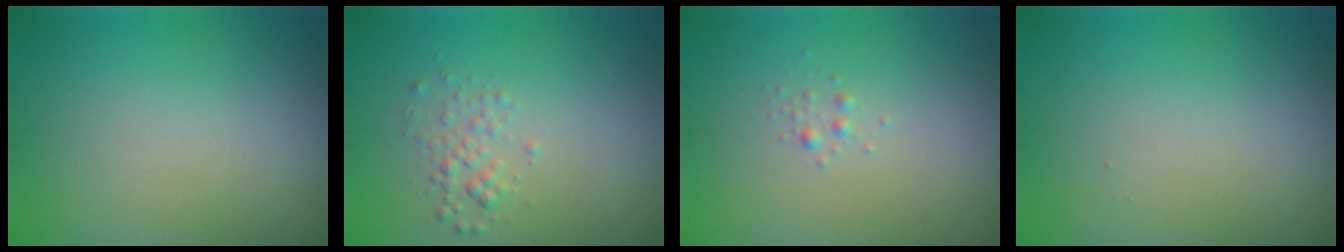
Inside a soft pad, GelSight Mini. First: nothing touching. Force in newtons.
{"total": 1.5, "press": 1.5, "slide": 0.1}
{"total": 0.7, "press": 0.7, "slide": 0.0}
{"total": 0.0}